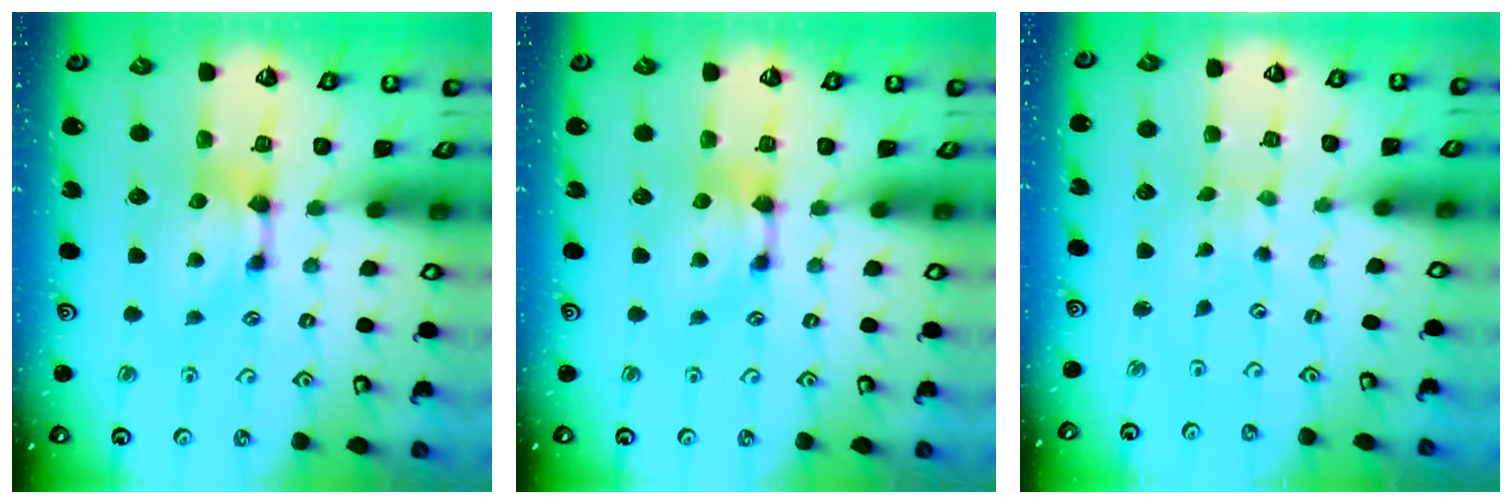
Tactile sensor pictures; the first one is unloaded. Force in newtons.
{"total": 0.0}
{"total": 4.3, "press": 4.3, "slide": 0.2}